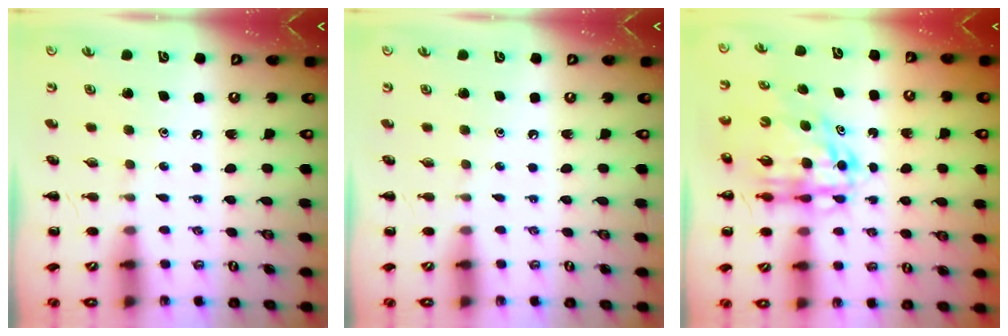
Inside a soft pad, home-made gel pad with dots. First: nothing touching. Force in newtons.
{"total": 0.0}
{"total": 11.6, "press": 11.1, "slide": 3.2}